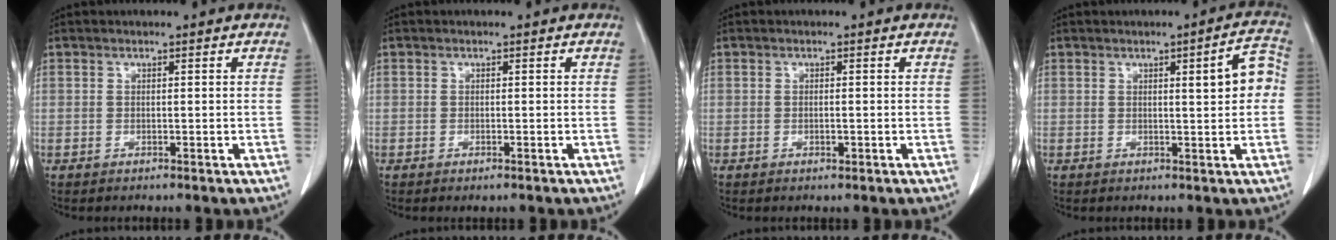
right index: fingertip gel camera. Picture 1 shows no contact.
{"total": 0.5, "force": [-0.4, 0.1, 0.4], "torque": [-0.009, -0.002, -0.004]}
{"total": 0.8, "force": [-0.2, 0.3, 0.7], "torque": [-0.013, -0.001, -0.002]}
{"total": 5.3, "force": [0.6, 0.9, 5.2], "torque": [-0.065, 0.013, 0.006]}